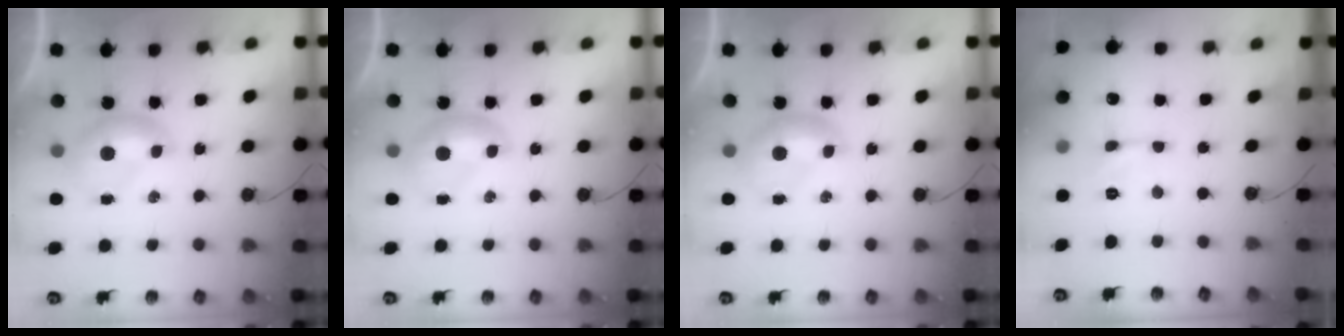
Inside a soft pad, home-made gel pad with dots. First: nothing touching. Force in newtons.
{"total": 0.0}
{"total": 0.0}
{"total": 0.8, "press": 0.8, "slide": 0.2}